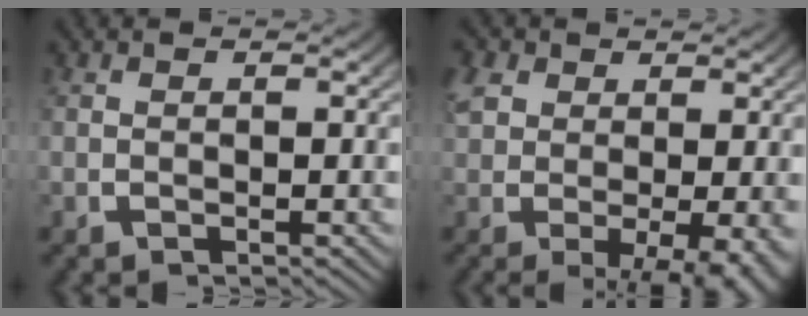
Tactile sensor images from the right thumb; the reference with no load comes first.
{"total": 6.7, "force": [-1.2, 3.8, 5.4], "torque": [-0.087, -0.025, 0.003]}